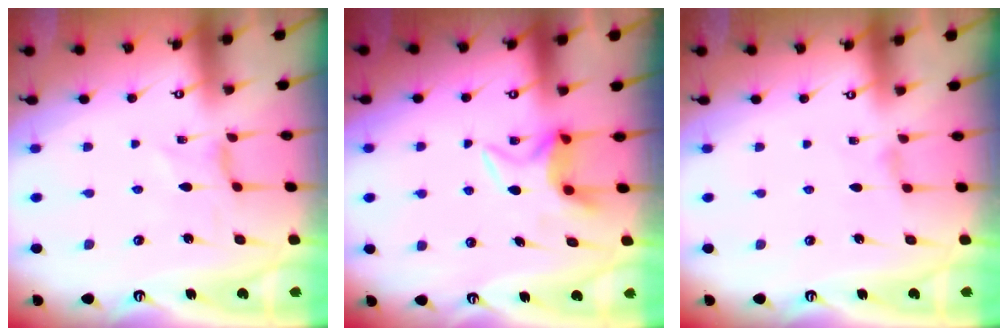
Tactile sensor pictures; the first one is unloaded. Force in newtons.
{"total": 6.6, "press": 6.6, "slide": 0.3}
{"total": 1.5, "press": 1.5, "slide": 0.4}